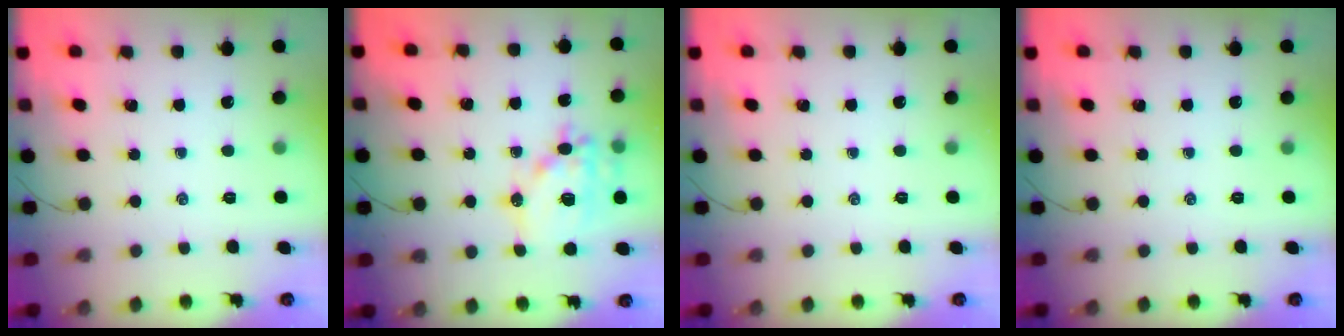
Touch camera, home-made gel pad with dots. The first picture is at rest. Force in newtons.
{"total": 16.2, "press": 15.9, "slide": 3.2}
{"total": 0.0}
{"total": 0.0}